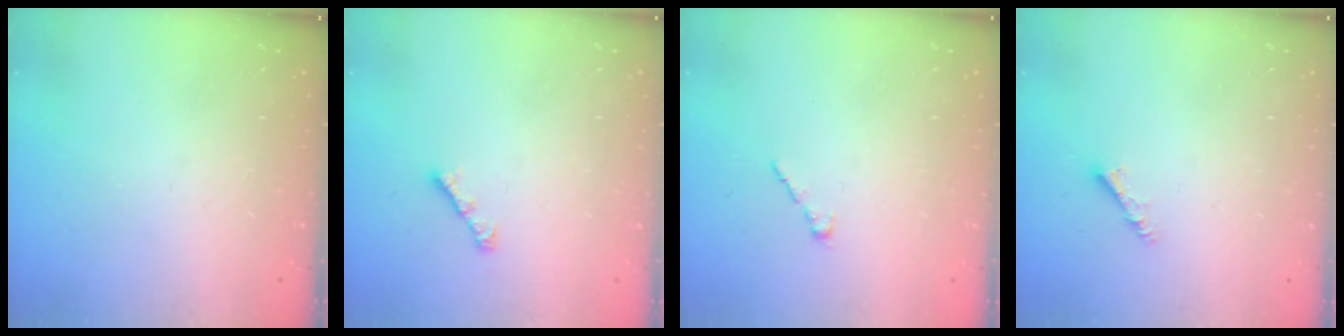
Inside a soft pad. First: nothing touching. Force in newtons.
{"total": 3.0, "press": 2.9, "slide": 0.7}
{"total": 1.7, "press": 1.7, "slide": 0.5}
{"total": 3.0, "press": 2.9, "slide": 0.6}